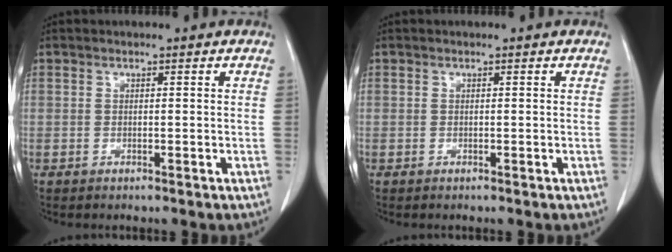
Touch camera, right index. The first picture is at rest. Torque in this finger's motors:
{"motor_torque": [0.00, 0.00, 0.00, 0.00]}